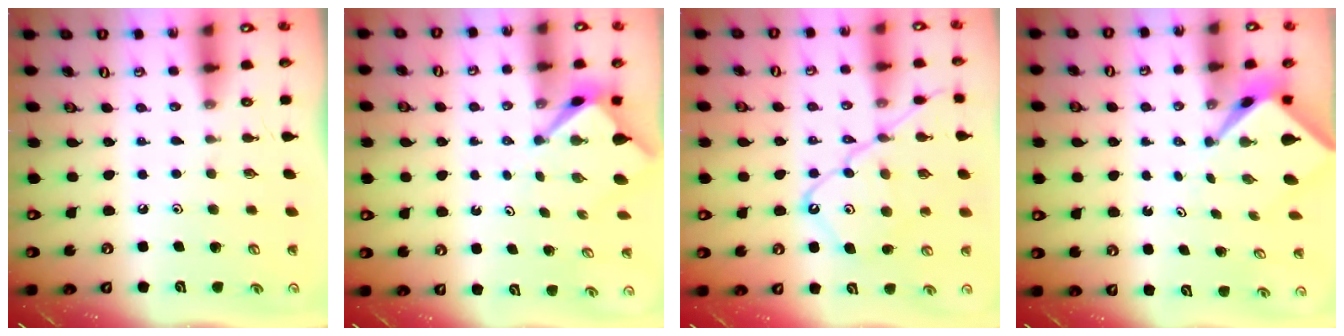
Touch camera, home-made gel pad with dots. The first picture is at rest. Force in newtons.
{"total": 3.1, "press": 3.0, "slide": 0.3}
{"total": 13.9, "press": 13.8, "slide": 1.4}
{"total": 2.6, "press": 2.6, "slide": 0.2}